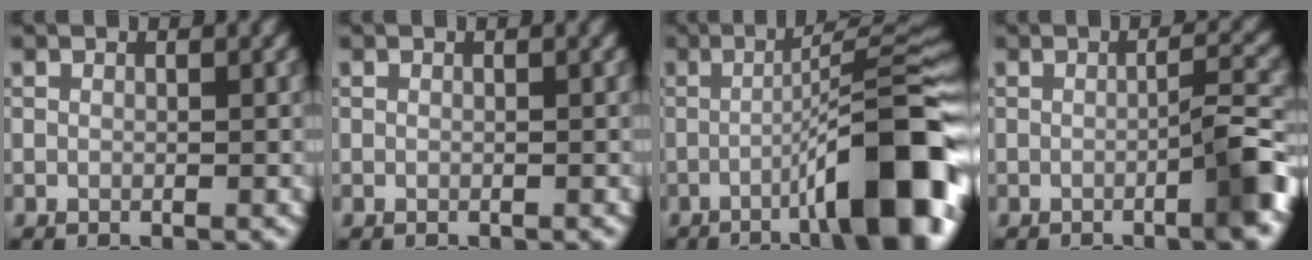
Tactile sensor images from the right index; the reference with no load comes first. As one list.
[{"total": 0.0}, {"total": 12.1, "force": [-4.5, 2.0, 11.1], "torque": [-0.140, 0.017, -0.068]}, {"total": 4.1, "force": [-1.7, 0.6, 3.7], "torque": [-0.045, 0.016, -0.034]}]